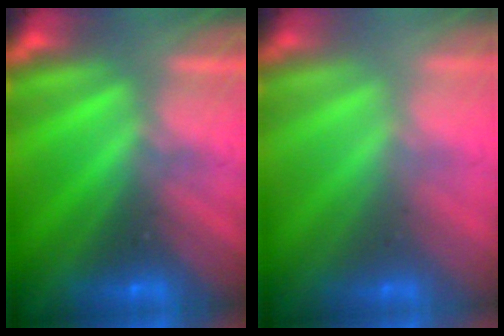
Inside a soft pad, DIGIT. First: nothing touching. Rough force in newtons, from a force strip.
{"total": 2.2}